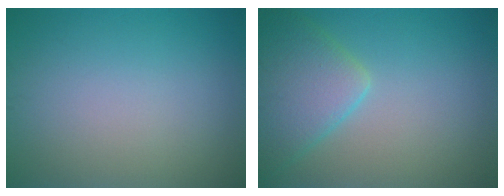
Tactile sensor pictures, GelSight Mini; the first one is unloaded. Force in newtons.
{"total": 5.3, "press": 5.3, "slide": 0.4}